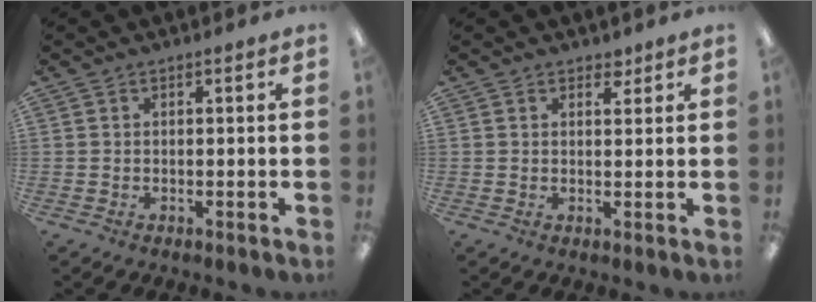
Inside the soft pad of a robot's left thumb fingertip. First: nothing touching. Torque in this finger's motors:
{"motor_torque": [0.24, 0.04, -0.37, 0.21, -0.01]}